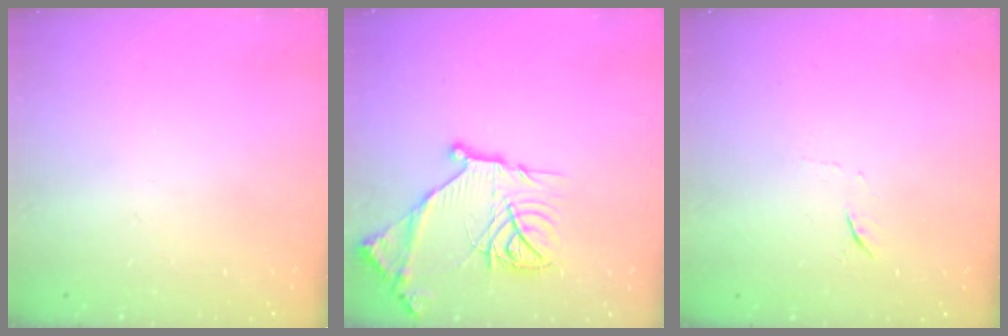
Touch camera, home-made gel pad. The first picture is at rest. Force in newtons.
{"total": 20.2, "press": 20.1, "slide": 1.9}
{"total": 5.0, "press": 4.8, "slide": 1.4}